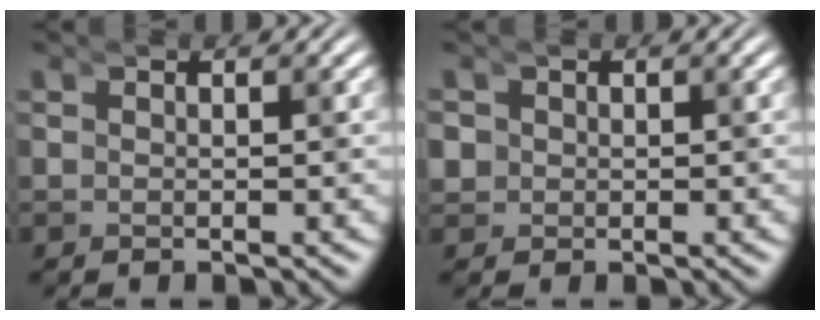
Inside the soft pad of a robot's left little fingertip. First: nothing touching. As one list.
[{"total": 0.7, "force": [-0.3, 0.6, -0.3], "torque": [-0.014, -0.013, 0.004]}]